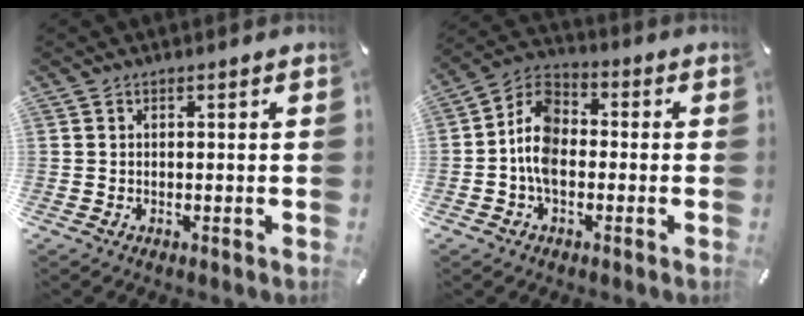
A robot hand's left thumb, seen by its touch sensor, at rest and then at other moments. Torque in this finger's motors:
{"motor_torque": [1.01, 1.67, 0.51, -0.33, 0.29]}